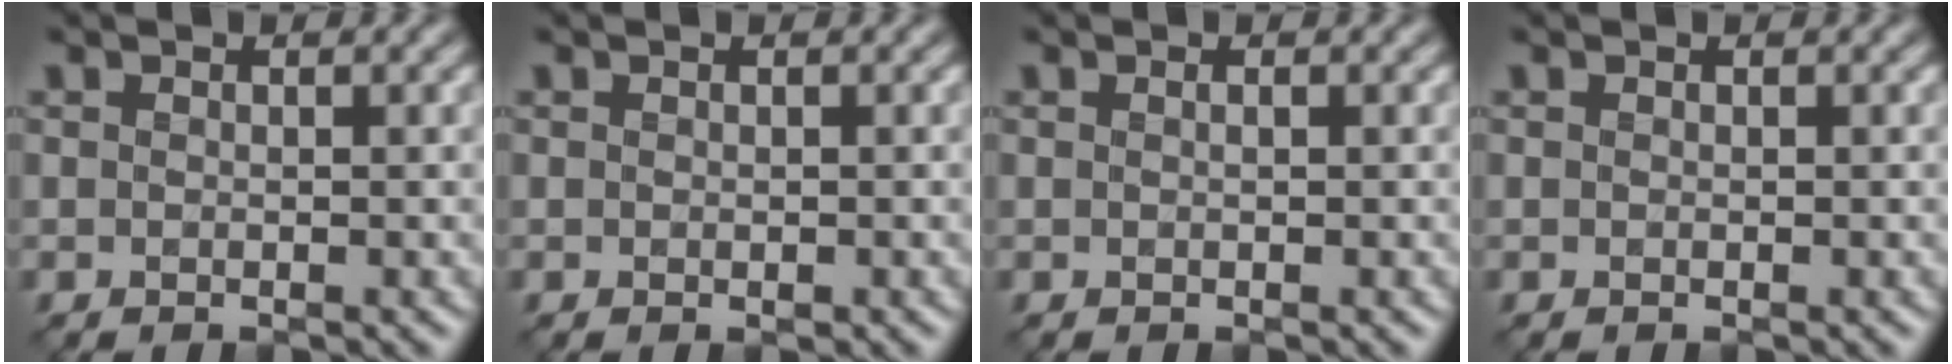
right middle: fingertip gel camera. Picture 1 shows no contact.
{"total": 0.0}
{"total": 0.0}
{"total": 0.0}